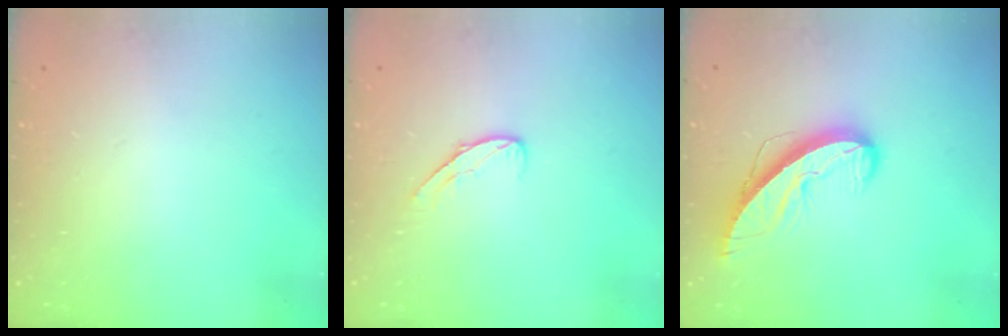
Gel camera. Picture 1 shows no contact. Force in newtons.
{"total": 5.1, "press": 5.1, "slide": 0.4}
{"total": 10.0, "press": 9.9, "slide": 1.2}